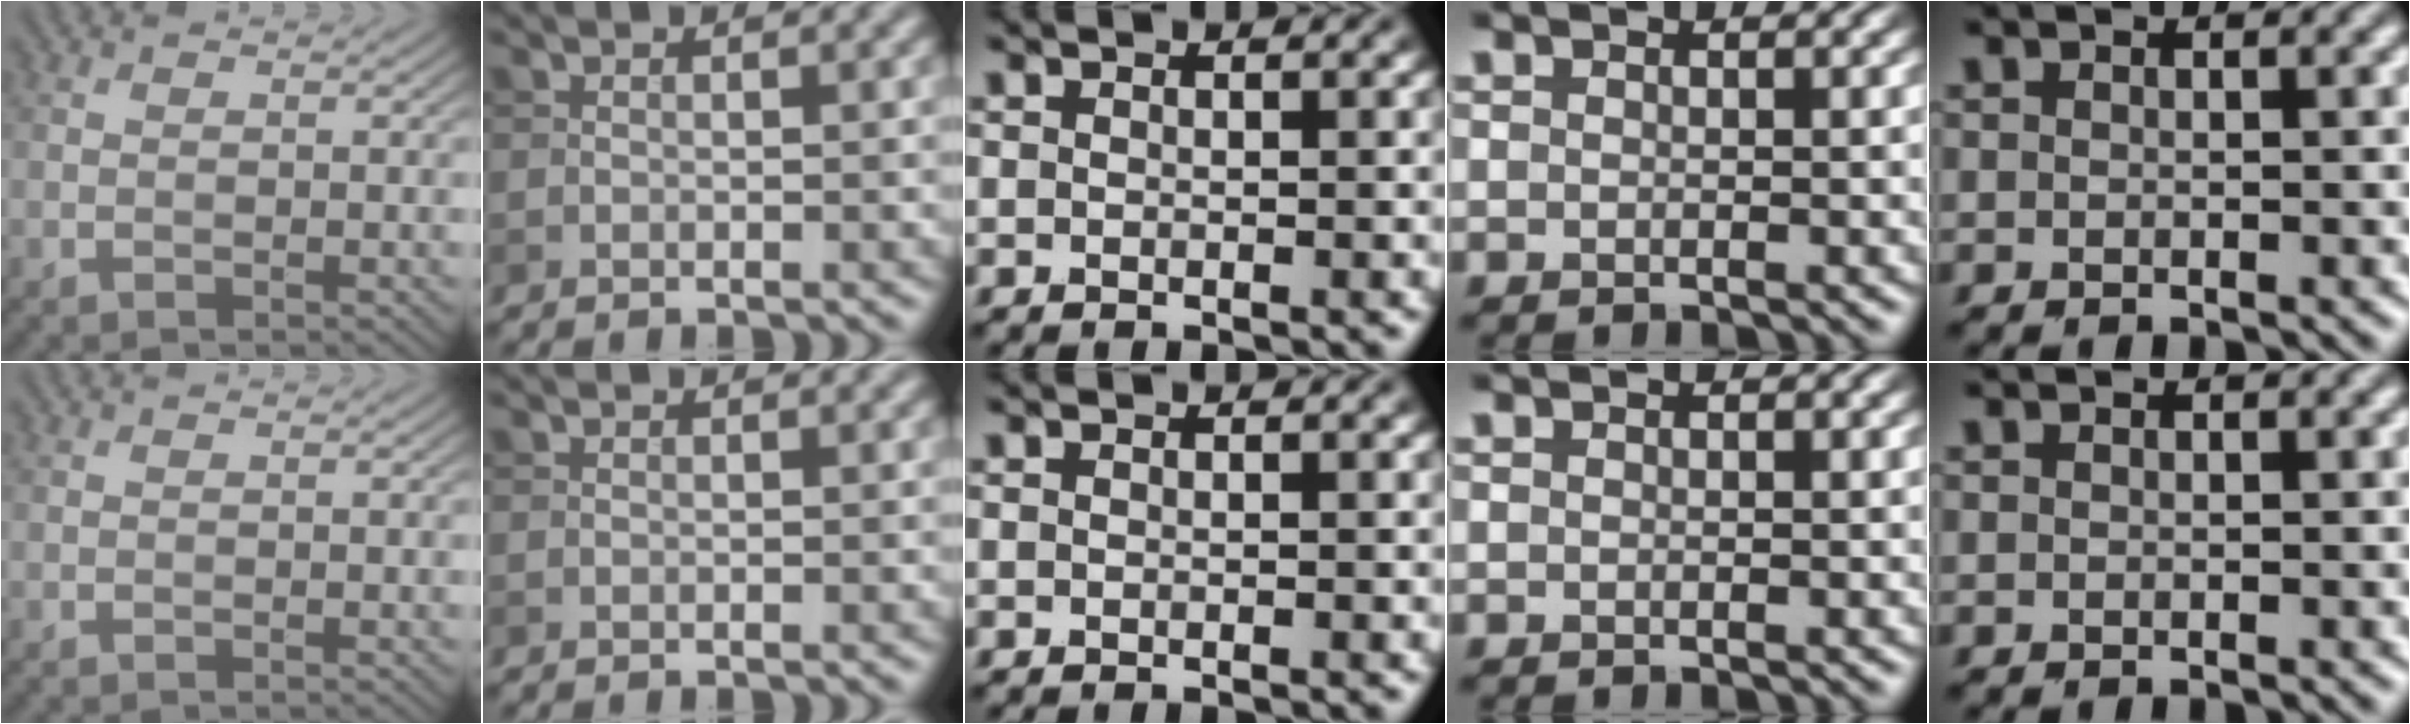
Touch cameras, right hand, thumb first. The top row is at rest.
{}